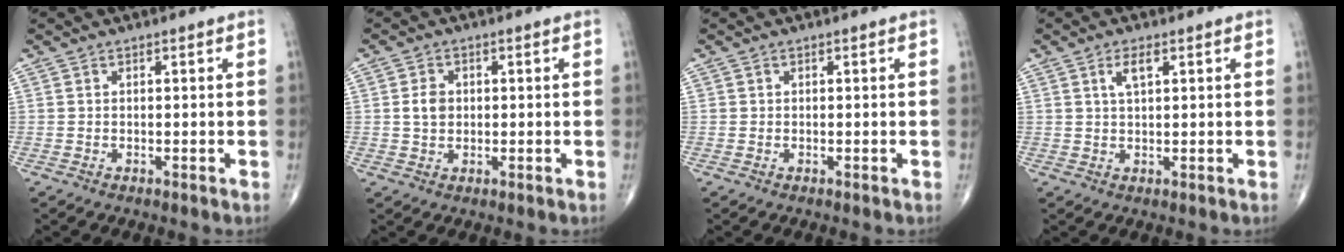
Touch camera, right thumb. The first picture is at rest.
{"total": 3.3, "force": [0.3, 2.6, 2.1], "torque": [-0.032, 0.003, 0.004]}
{"total": 0.0}
{"total": 3.0, "force": [1.3, 1.1, 2.4], "torque": [-0.048, 0.000, 0.027]}